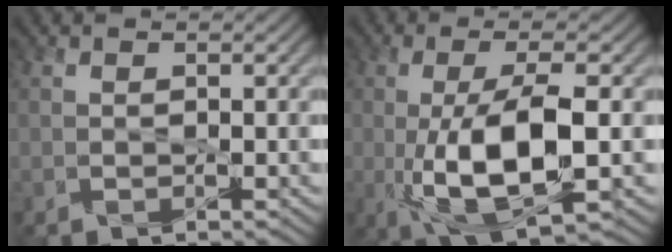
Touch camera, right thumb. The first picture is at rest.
{"total": 10.4, "force": [-2.1, 3.0, 9.7], "torque": [-0.180, 0.000, -0.029]}